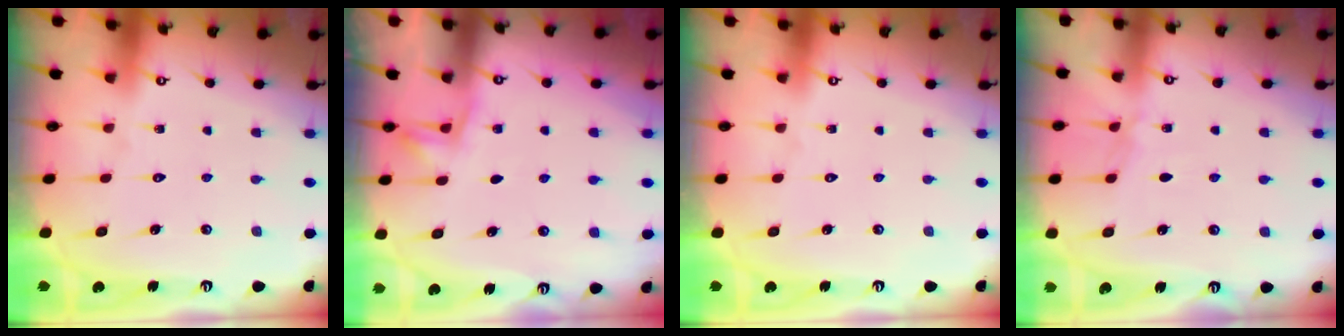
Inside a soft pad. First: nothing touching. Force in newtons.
{"total": 3.5, "press": 3.3, "slide": 1.2}
{"total": 0.0}
{"total": 4.3, "press": 4.2, "slide": 0.6}